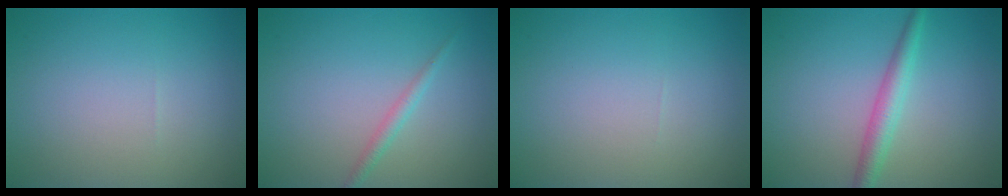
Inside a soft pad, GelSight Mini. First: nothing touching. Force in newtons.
{"total": 1.3, "press": 1.3, "slide": 0.1}
{"total": 0.0}
{"total": 2.6, "press": 2.6, "slide": 0.1}